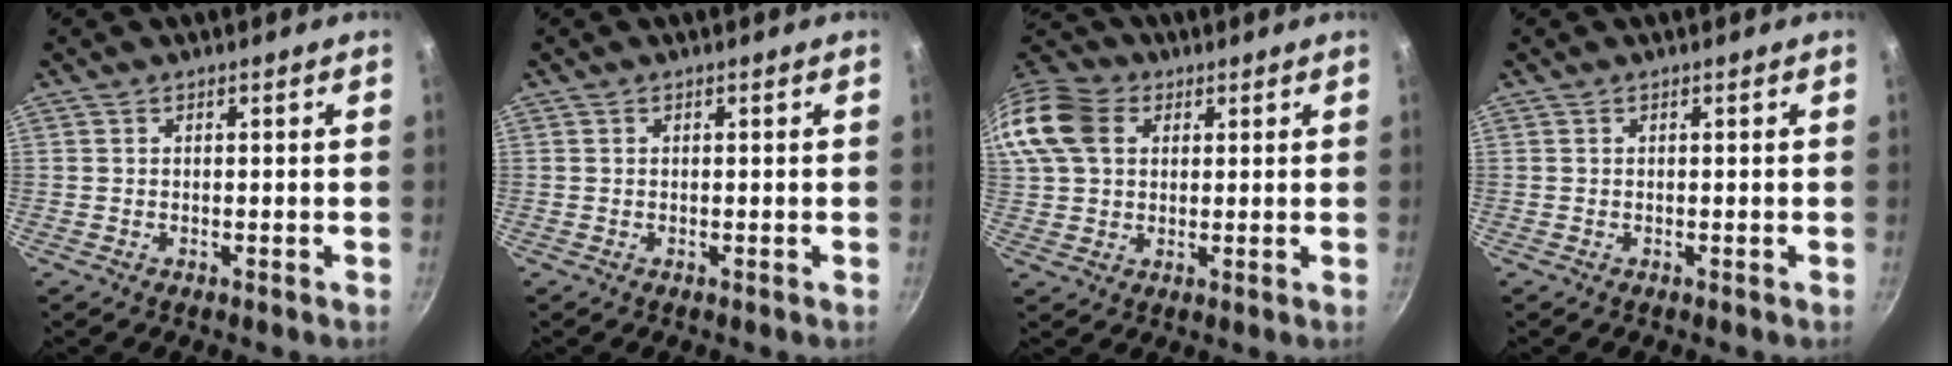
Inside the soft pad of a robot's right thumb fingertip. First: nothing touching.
{"total": 0.0}
{"total": 17.3, "force": [5.2, 13.2, 9.9], "torque": [-0.228, 0.027, 0.085]}
{"total": 0.0}